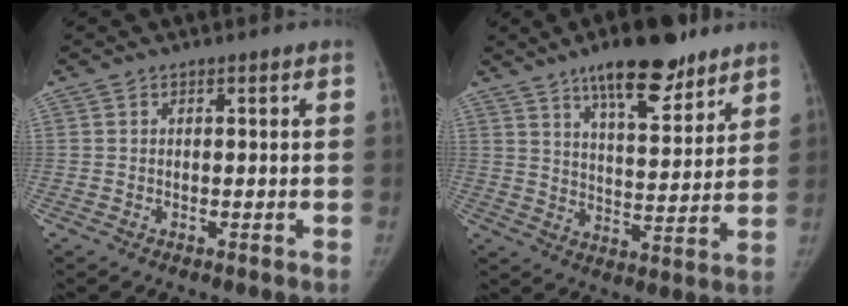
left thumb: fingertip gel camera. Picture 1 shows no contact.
{"total": 15.0, "force": [10.3, 5.2, 9.6], "torque": [-0.113, -0.055, 0.163]}